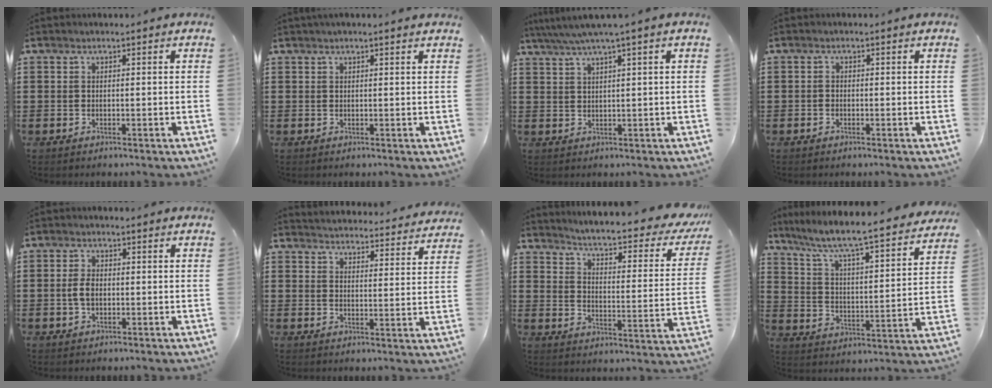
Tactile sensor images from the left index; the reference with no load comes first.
{"total": 1.1, "force": [0.9, -0.1, 0.7], "torque": [-0.014, 0.000, 0.016]}
{"total": 3.3, "force": [1.7, -0.5, 2.7], "torque": [-0.056, -0.003, 0.028]}
{"total": 0.9, "force": [-0.7, 0.5, 0.1], "torque": [-0.005, 0.000, -0.015]}
{"total": 3.0, "force": [-0.2, 1.7, 2.5], "torque": [-0.065, 0.001, -0.009]}
{"total": 3.8, "force": [3.8, -0.2, -0.1], "torque": [-0.008, -0.034, 0.062]}
{"total": 4.2, "force": [3.6, -0.2, 2.1], "torque": [-0.053, -0.040, 0.048]}
{"total": 5.8, "force": [5.1, -0.2, 2.8], "torque": [-0.078, -0.051, 0.074]}